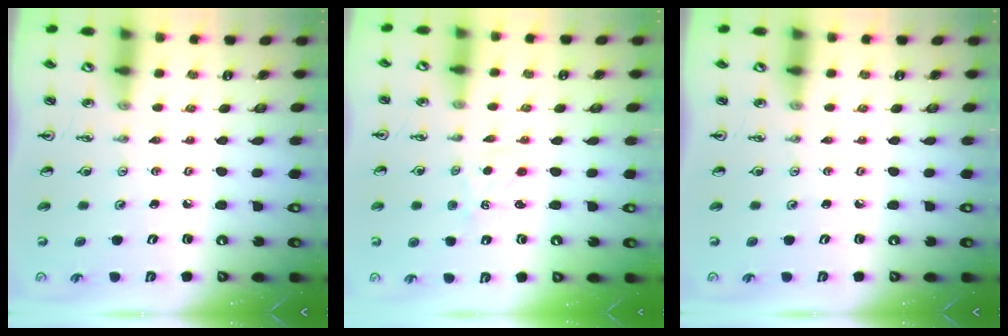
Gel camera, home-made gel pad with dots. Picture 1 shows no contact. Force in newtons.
{"total": 1.5, "press": 1.4, "slide": 0.3}
{"total": 0.0}